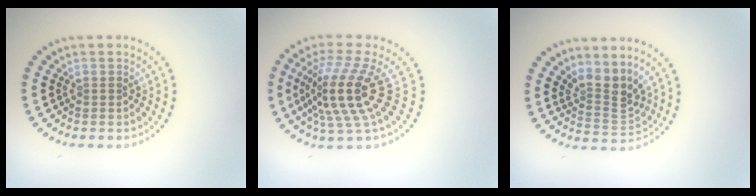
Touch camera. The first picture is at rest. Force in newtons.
{"total": 5.5, "press": 3.9, "slide": 3.8}
{"total": 3.2, "press": 2.2, "slide": 2.4}